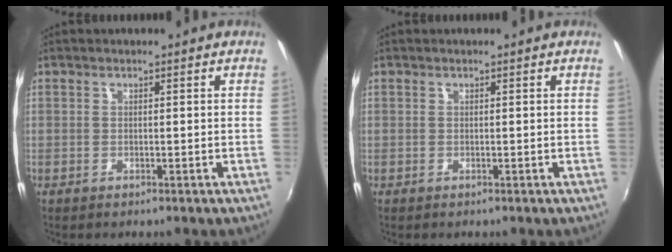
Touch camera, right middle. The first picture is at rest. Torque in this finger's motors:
{"motor_torque": [-0.11, 0.33, 0.00, -0.01]}